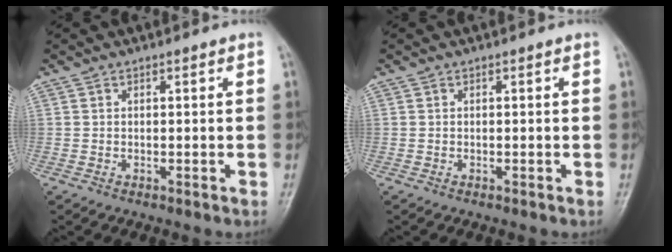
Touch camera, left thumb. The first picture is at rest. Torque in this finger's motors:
{"motor_torque": [0.00, 0.00, 0.06, -0.13, 0.00]}